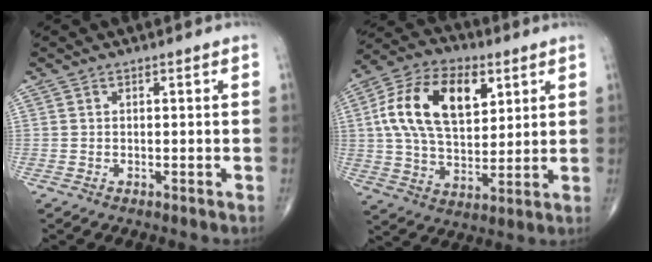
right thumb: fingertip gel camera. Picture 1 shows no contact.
{"total": 18.8, "force": [5.7, 11.0, 14.1], "torque": [-0.236, -0.002, 0.100]}